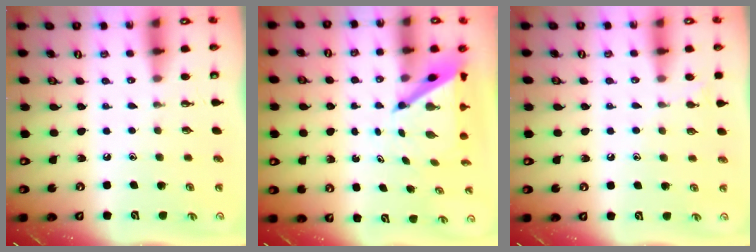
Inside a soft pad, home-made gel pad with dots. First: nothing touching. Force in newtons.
{"total": 5.6, "press": 5.6, "slide": 0.4}
{"total": 6.9, "press": 6.8, "slide": 0.7}